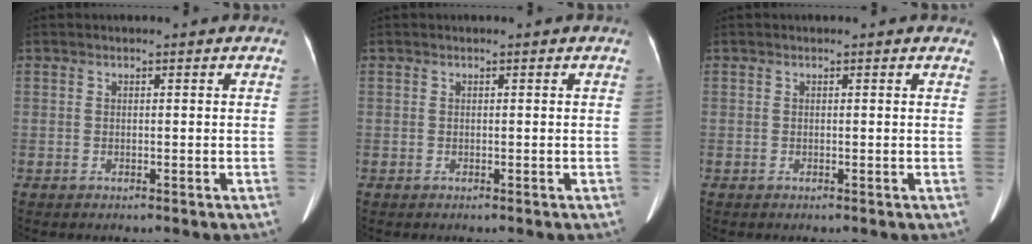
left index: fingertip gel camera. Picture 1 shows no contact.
{"total": 0.0}
{"total": 1.7, "force": [1.4, 0.4, 0.7], "torque": [-0.008, 0.001, 0.006]}